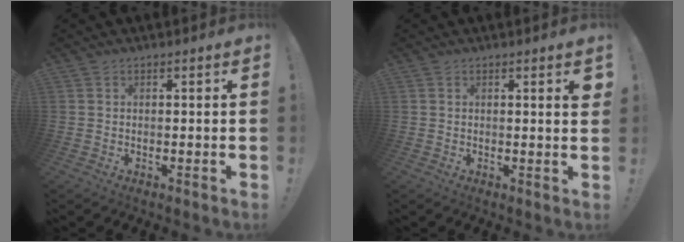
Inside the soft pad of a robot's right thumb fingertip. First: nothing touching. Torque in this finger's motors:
{"motor_torque": [-0.17, 0.23, 0.33, 0.04, 0.05]}